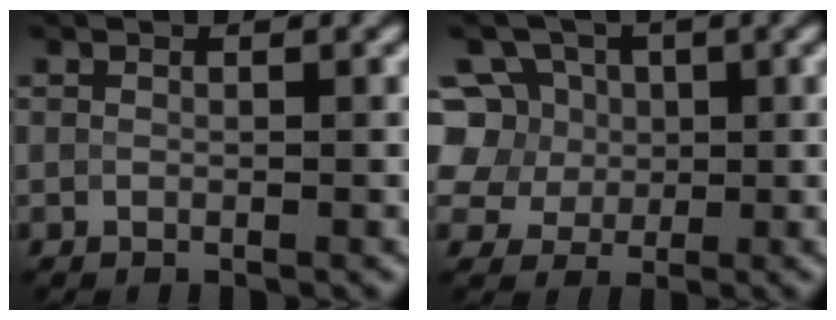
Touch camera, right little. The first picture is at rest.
{"total": 6.7, "force": [1.0, 6.3, 2.0], "torque": [-0.028, 0.030, -0.003]}